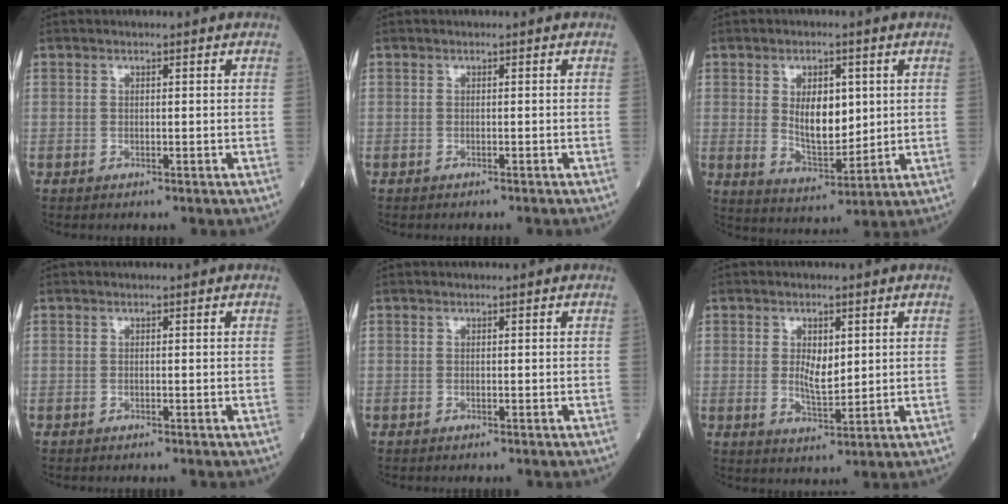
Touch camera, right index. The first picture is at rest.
{"total": 0.9, "force": [-0.8, -0.1, 0.3], "torque": [0.000, 0.001, -0.013]}
{"total": 8.2, "force": [1.6, 3.9, 7.0], "torque": [-0.121, -0.005, 0.038]}
{"total": 0.0}
{"total": 0.0}
{"total": 4.5, "force": [0.9, 1.9, 4.0], "torque": [-0.070, -0.007, 0.020]}